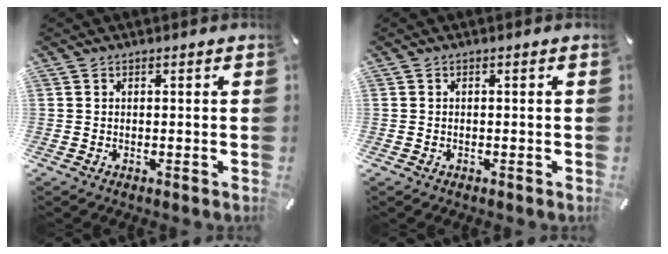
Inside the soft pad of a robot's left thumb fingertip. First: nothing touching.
{"total": 0.6, "force": [-0.3, 0.5, 0.3], "torque": [-0.004, 0.002, -0.006]}